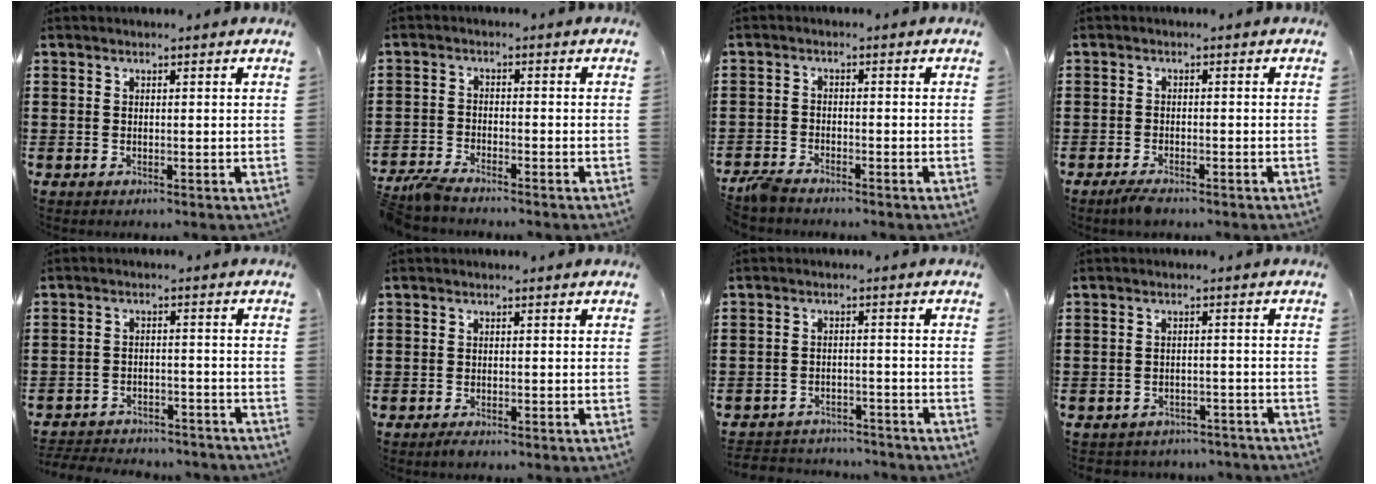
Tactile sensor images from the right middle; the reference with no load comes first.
{"total": 3.2, "force": [-3.0, 0.2, 0.8], "torque": [-0.030, 0.001, -0.068]}
{"total": 2.6, "force": [-2.5, 0.4, 0.6], "torque": [-0.028, -0.001, -0.058]}
{"total": 1.8, "force": [-1.6, 0.4, 0.7], "torque": [-0.021, -0.001, -0.033]}
{"total": 3.8, "force": [-3.8, 0.4, 0.0], "torque": [-0.005, 0.003, -0.081]}
{"total": 0.8, "force": [-0.7, 0.3, 0.3], "torque": [-0.006, -0.003, -0.014]}
{"total": 3.5, "force": [-3.4, 0.6, -0.3], "torque": [-0.002, 0.001, -0.075]}
{"total": 2.6, "force": [-2.6, 0.4, -0.3], "torque": [-0.004, -0.002, -0.056]}